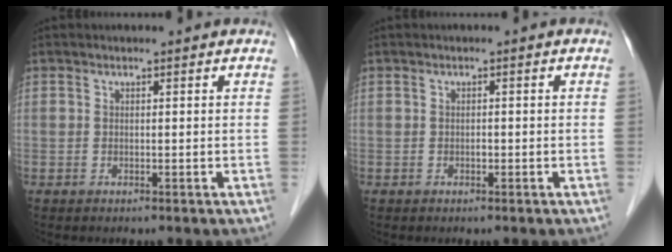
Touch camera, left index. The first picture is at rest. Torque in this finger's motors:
{"motor_torque": [0.03, 0.02, -0.01, 0.00]}